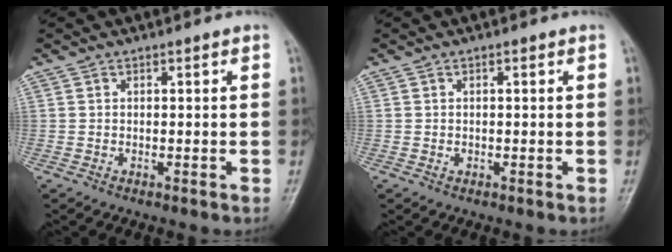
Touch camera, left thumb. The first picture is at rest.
{"total": 0.7, "force": [0.1, 0.5, 0.5], "torque": [-0.004, 0.000, 0.002]}